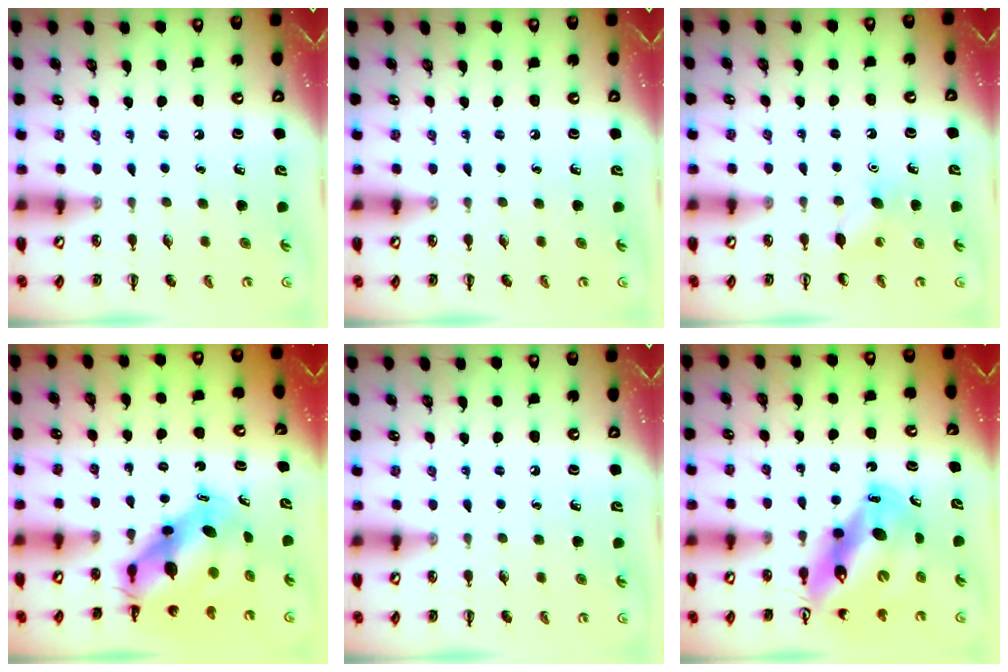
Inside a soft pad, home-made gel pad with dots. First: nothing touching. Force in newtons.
{"total": 0.0}
{"total": 5.1, "press": 5.0, "slide": 1.3}
{"total": 7.9, "press": 7.6, "slide": 2.3}
{"total": 0.0}
{"total": 15.2, "press": 14.4, "slide": 4.7}